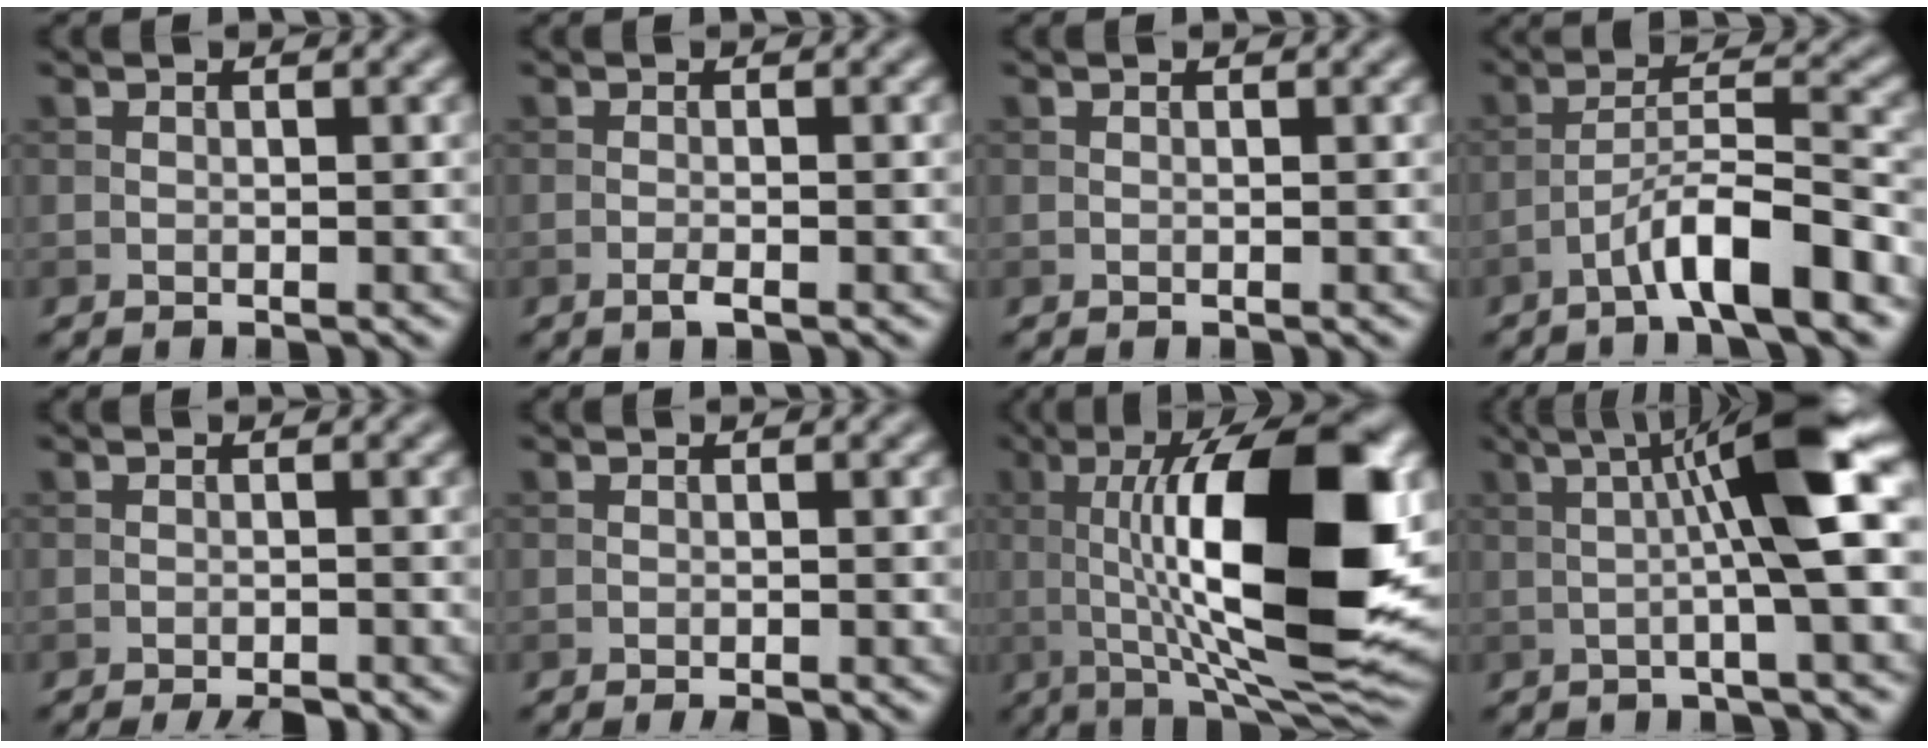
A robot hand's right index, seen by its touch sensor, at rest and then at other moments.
{"total": 1.2, "force": [-0.6, 0.2, 1.0], "torque": [-0.017, 0.000, -0.013]}
{"total": 0.0}
{"total": 6.3, "force": [-3.9, 0.8, 4.9], "torque": [-0.080, 0.018, -0.069]}
{"total": 2.1, "force": [-1.7, 0.3, 1.2], "torque": [-0.016, -0.001, -0.027]}
{"total": 0.9, "force": [-0.8, 0.1, 0.6], "torque": [-0.007, -0.001, -0.013]}
{"total": 15.6, "force": [1.4, 4.5, 14.9], "torque": [-0.214, 0.005, 0.015]}
{"total": 8.6, "force": [1.2, 1.2, 8.5], "torque": [-0.124, 0.018, 0.013]}